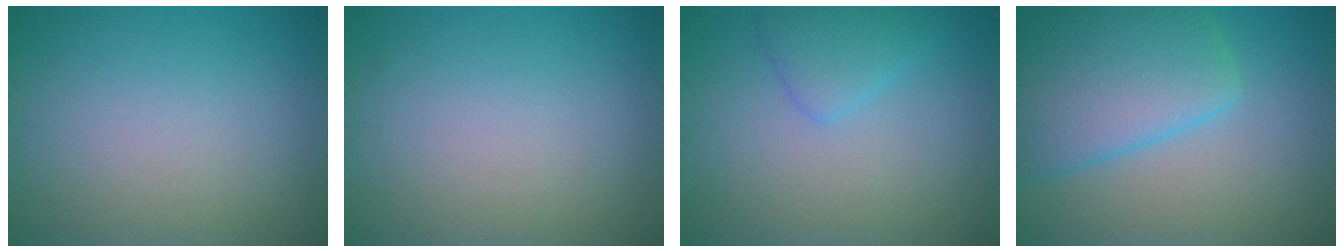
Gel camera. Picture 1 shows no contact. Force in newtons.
{"total": 0.0}
{"total": 2.2, "press": 2.2, "slide": 0.1}
{"total": 7.0, "press": 7.0, "slide": 0.4}